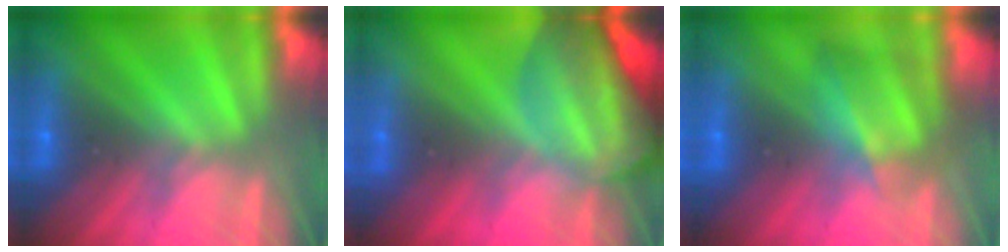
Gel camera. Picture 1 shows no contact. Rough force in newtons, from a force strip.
{"total": 5.7}
{"total": 4.7}